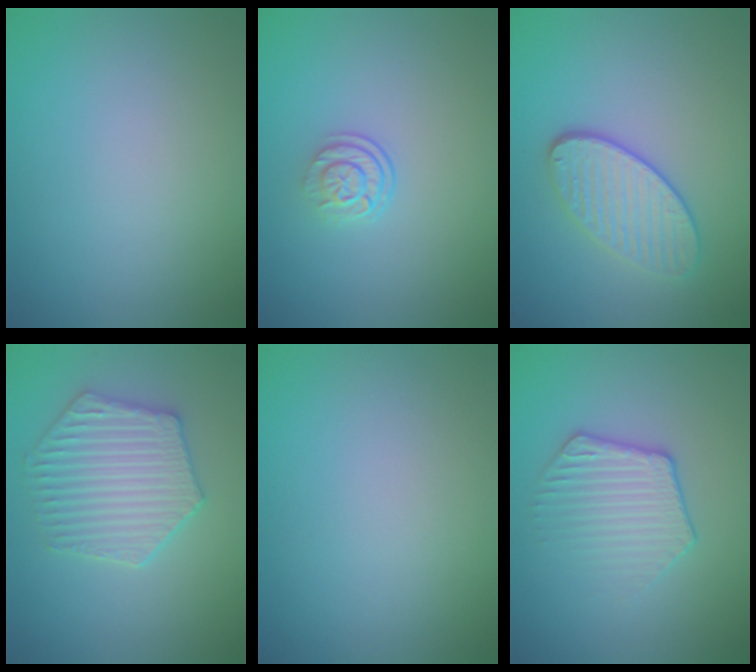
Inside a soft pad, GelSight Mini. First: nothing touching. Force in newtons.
{"total": 2.5, "press": 1.8, "slide": 1.8}
{"total": 3.7, "press": 3.2, "slide": 1.7}
{"total": 4.7, "press": 4.2, "slide": 2.1}
{"total": 0.0}
{"total": 2.7, "press": 2.2, "slide": 1.6}